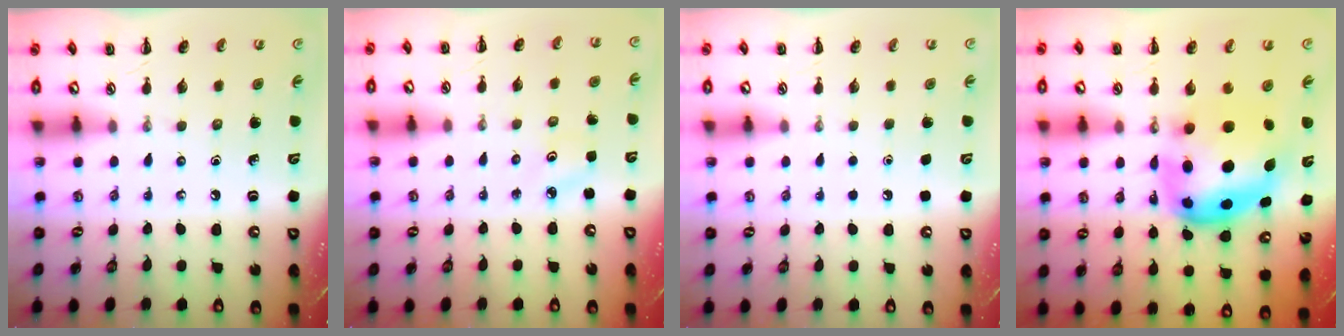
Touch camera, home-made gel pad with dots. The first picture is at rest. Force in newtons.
{"total": 2.3, "press": 2.2, "slide": 0.6}
{"total": 1.7, "press": 1.7, "slide": 0.1}
{"total": 10.9, "press": 10.6, "slide": 2.6}